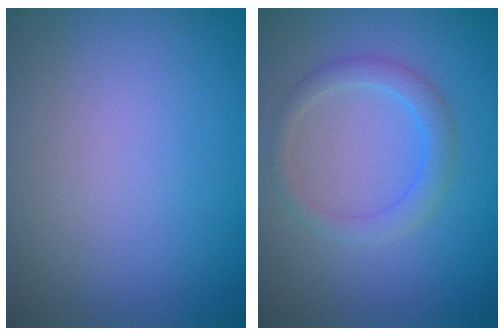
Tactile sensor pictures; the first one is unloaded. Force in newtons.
{"total": 2.2, "press": 2.2, "slide": 0.0}